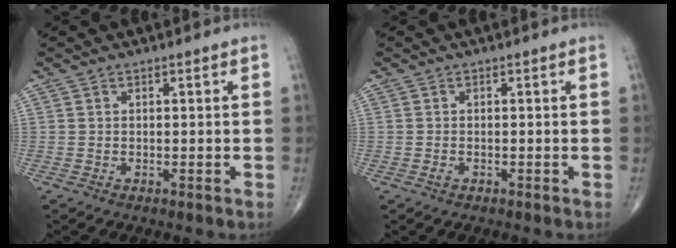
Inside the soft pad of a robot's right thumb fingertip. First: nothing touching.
{"total": 0.6, "force": [-0.3, 0.4, 0.3], "torque": [-0.007, 0.000, -0.007]}